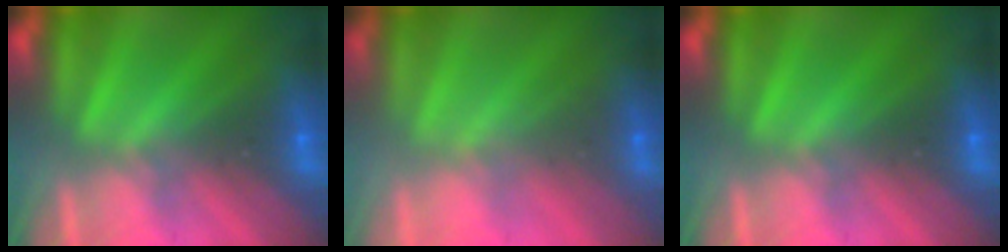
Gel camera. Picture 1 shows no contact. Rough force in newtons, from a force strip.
{"total": 2.0}
{"total": 0.0}